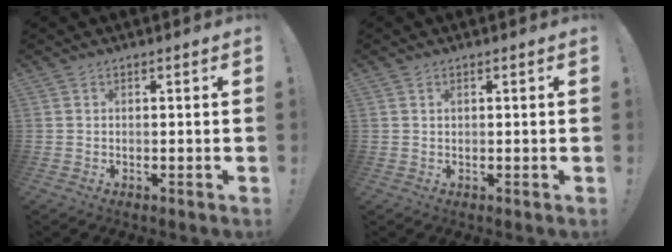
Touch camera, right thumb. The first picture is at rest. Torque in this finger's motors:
{"motor_torque": [-0.20, -0.24, -0.23, 0.17, 0.08]}